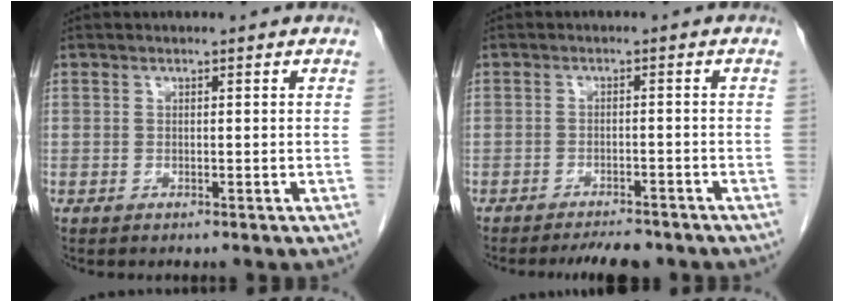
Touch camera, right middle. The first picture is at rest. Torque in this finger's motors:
{"motor_torque": [0.03, -0.02, 0.01, 0.03]}